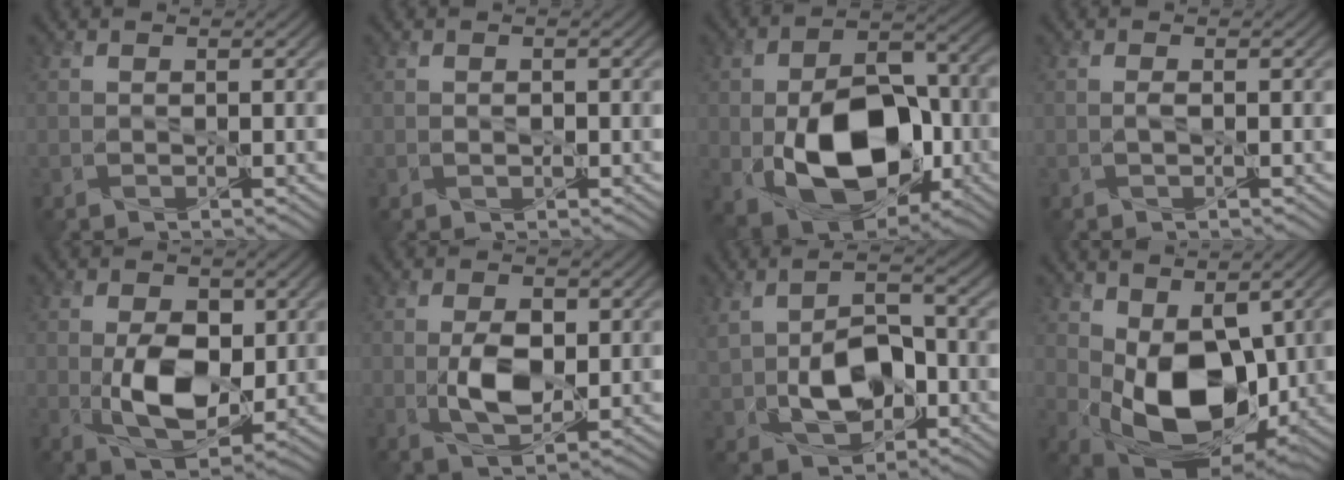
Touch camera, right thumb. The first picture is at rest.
{"total": 0.6, "force": [-0.2, 0.5, 0.3], "torque": [-0.013, -0.003, -0.003]}
{"total": 14.9, "force": [-4.0, 9.0, 11.2], "torque": [-0.192, -0.016, -0.070]}
{"total": 1.0, "force": [-0.5, 0.1, 0.8], "torque": [-0.022, 0.003, -0.011]}
{"total": 8.8, "force": [-0.5, 5.1, 7.2], "torque": [-0.136, -0.006, -0.010]}
{"total": 5.9, "force": [-0.5, 3.0, 5.0], "torque": [-0.099, -0.005, -0.007]}
{"total": 9.1, "force": [-1.7, 5.5, 7.0], "torque": [-0.145, -0.002, -0.032]}
{"total": 12.6, "force": [0.7, 7.4, 10.2], "torque": [-0.202, -0.023, 0.018]}